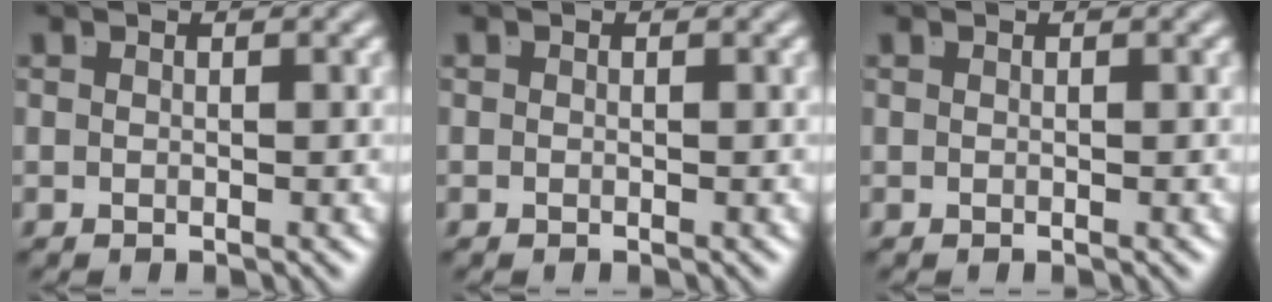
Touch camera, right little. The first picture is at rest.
{"total": 0.0}
{"total": 0.0}